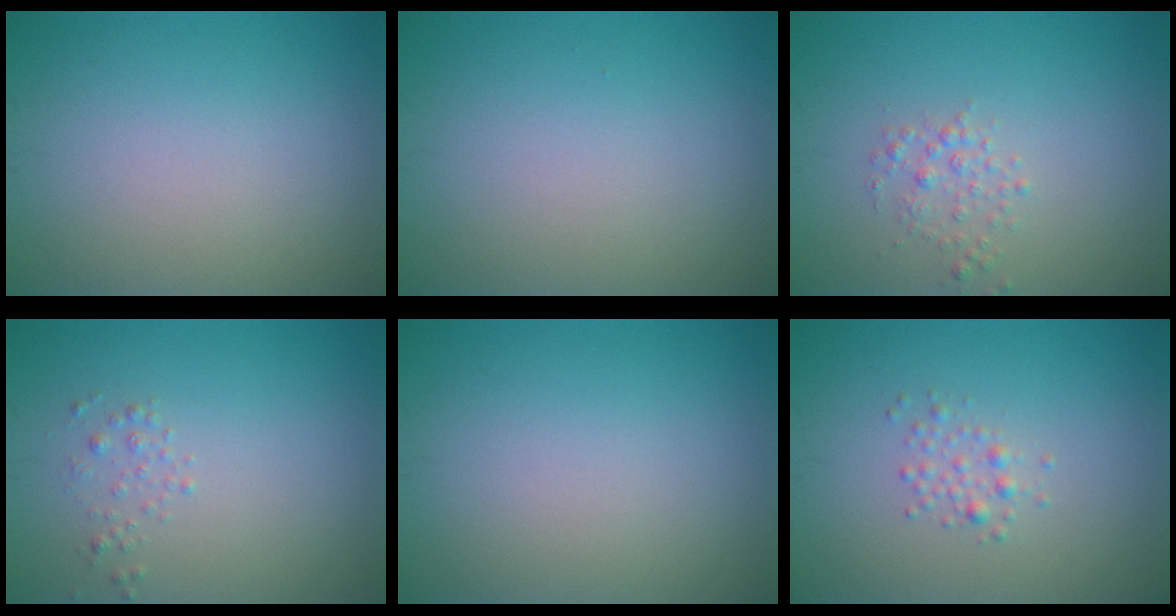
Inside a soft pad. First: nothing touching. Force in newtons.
{"total": 0.0}
{"total": 1.5, "press": 1.5, "slide": 0.0}
{"total": 0.9, "press": 0.9, "slide": 0.0}
{"total": 0.0}
{"total": 1.3, "press": 1.3, "slide": 0.0}